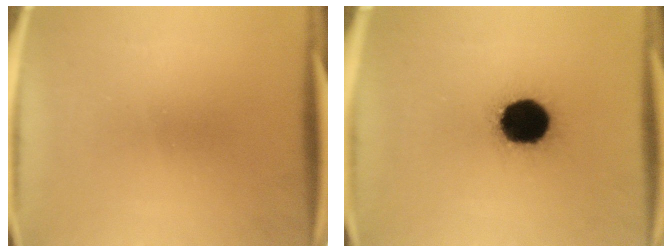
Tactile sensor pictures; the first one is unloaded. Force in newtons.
{"total": 18.0}